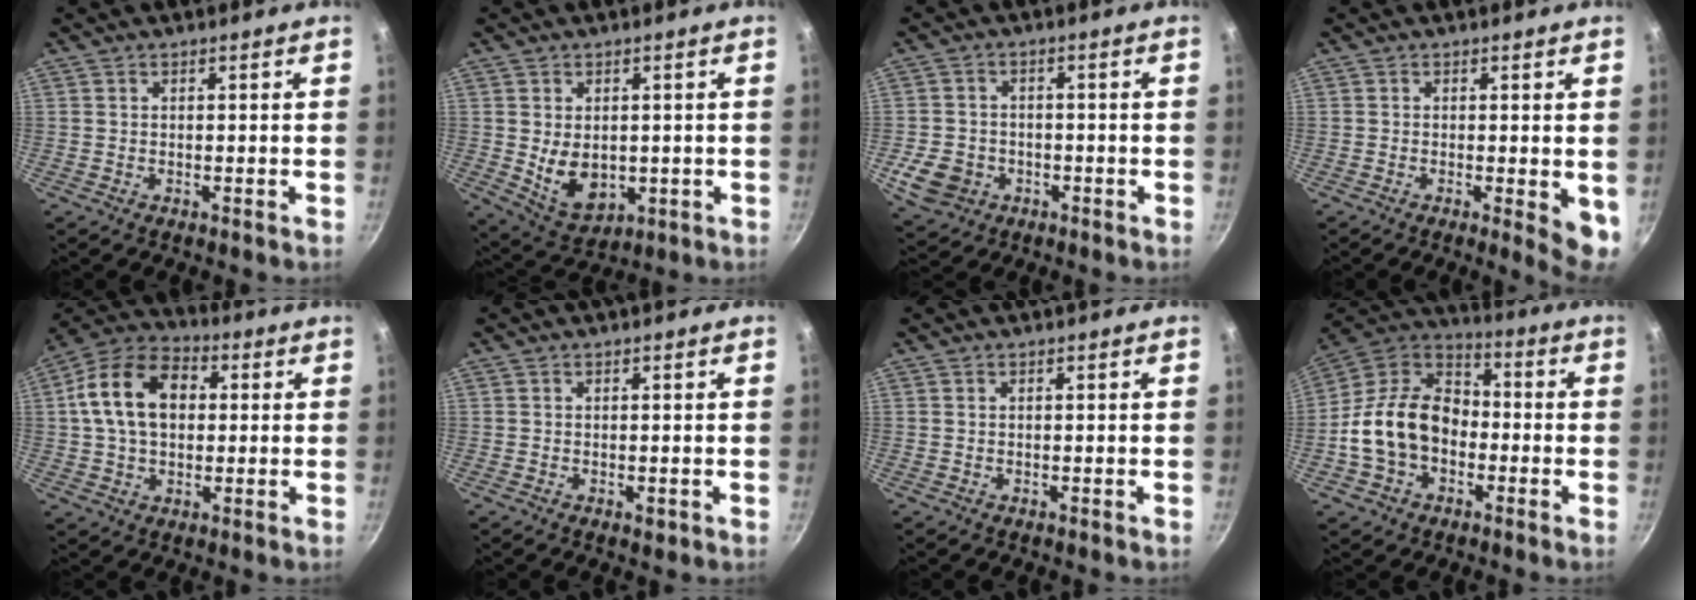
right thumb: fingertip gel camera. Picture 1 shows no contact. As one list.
[{"total": 8.5, "force": [0.0, 6.0, 5.9], "torque": [-0.083, -0.016, 0.022]}, {"total": 7.6, "force": [-2.5, 6.3, 3.5], "torque": [-0.058, 0.018, -0.038]}, {"total": 5.2, "force": [-0.6, 1.7, 4.9], "torque": [-0.053, -0.007, -0.006]}, {"total": 14.7, "force": [2.2, 10.2, 10.3], "torque": [-0.155, 0.024, 0.021]}, {"total": 1.1, "force": [-0.3, 0.6, 0.9], "torque": [-0.013, -0.001, -0.005]}, {"total": 0.0}, {"total": 16.7, "force": [-3.2, 12.3, 10.8], "torque": [-0.158, 0.047, -0.074]}]